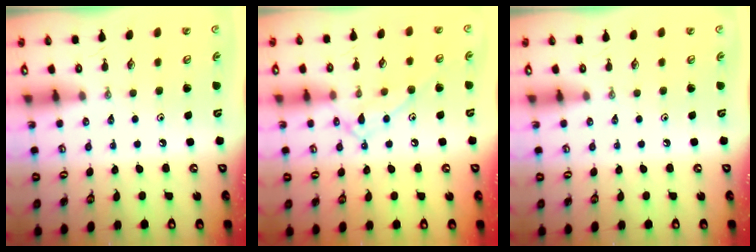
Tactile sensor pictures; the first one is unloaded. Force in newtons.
{"total": 11.6, "press": 11.6, "slide": 0.8}
{"total": 0.0}